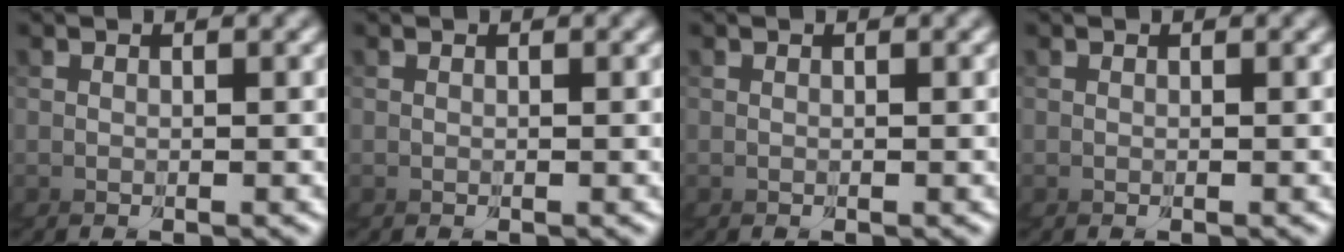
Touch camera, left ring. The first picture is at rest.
{"total": 0.0}
{"total": 0.0}
{"total": 0.0}